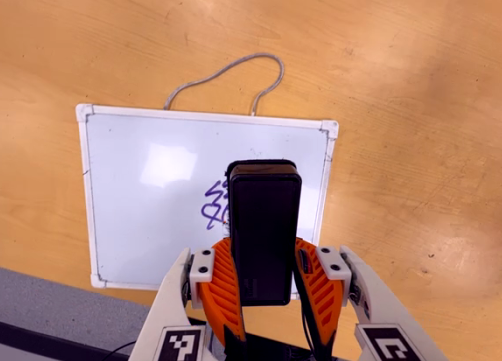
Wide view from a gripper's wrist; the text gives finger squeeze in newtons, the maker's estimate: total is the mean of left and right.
{"total": 9.4, "left": 7.6, "right": 11.1}